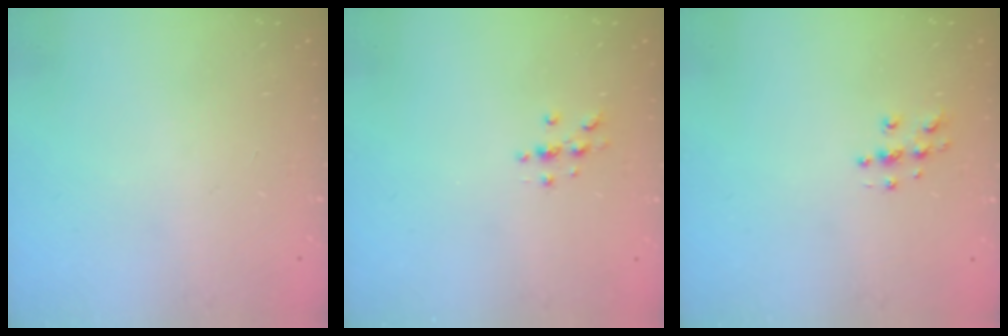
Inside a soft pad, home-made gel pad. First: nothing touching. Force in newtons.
{"total": 3.0, "press": 3.0, "slide": 0.4}
{"total": 4.6, "press": 4.6, "slide": 0.2}